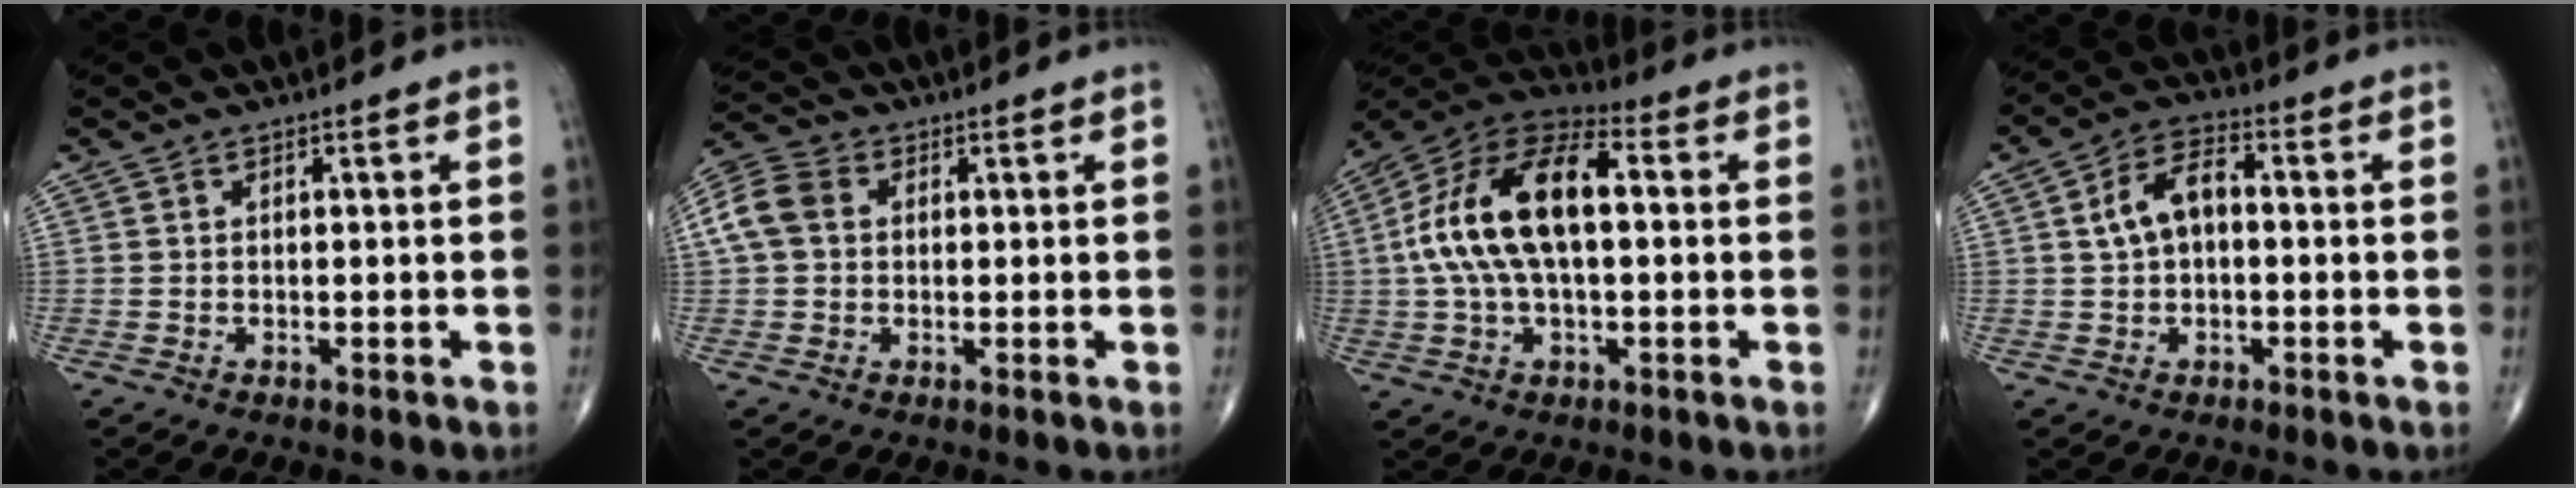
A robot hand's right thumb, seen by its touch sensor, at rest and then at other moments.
{"total": 7.4, "force": [1.1, 5.7, 4.6], "torque": [-0.098, 0.023, 0.015]}
{"total": 17.9, "force": [1.5, 8.9, 15.5], "torque": [-0.297, 0.036, 0.019]}
{"total": 7.7, "force": [0.6, 4.4, 6.2], "torque": [-0.111, 0.024, 0.002]}